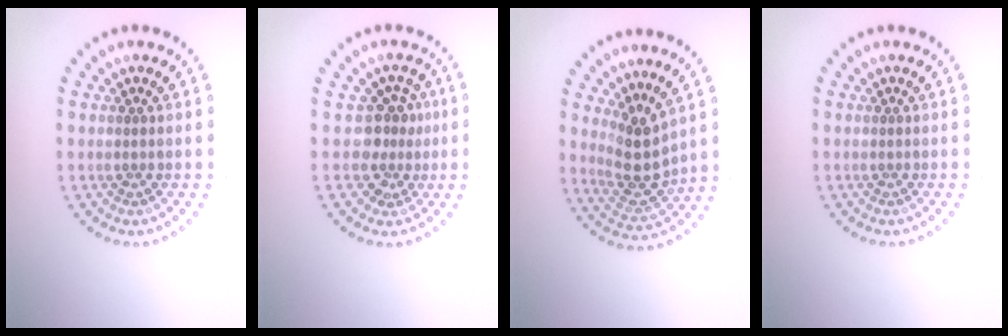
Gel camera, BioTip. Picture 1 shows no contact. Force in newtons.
{"total": 2.8, "press": 1.9, "slide": 2.0}
{"total": 3.4, "press": 2.8, "slide": 1.9}
{"total": 0.0}